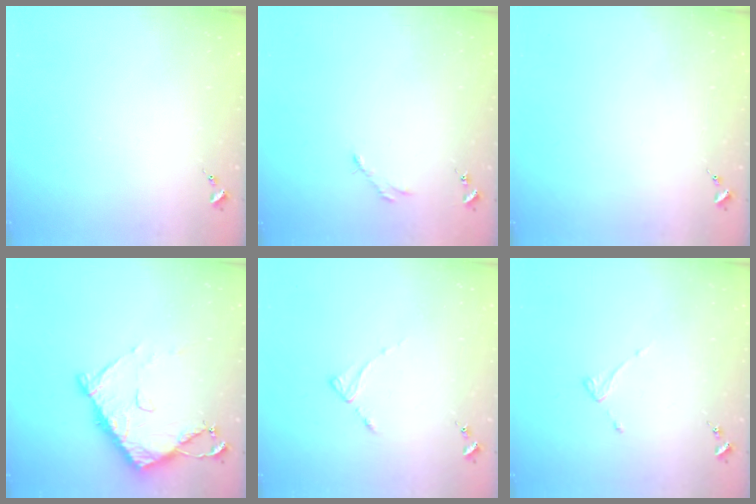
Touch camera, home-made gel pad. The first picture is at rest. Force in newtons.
{"total": 2.5, "press": 2.5, "slide": 0.3}
{"total": 0.0}
{"total": 10.7, "press": 10.7, "slide": 1.3}
{"total": 2.6, "press": 2.6, "slide": 0.3}
{"total": 3.5, "press": 3.5, "slide": 0.3}